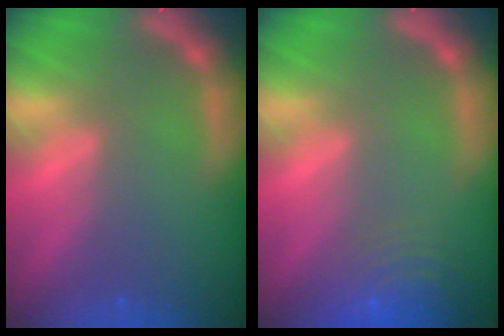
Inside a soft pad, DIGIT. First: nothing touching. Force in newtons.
{"total": 8.0}